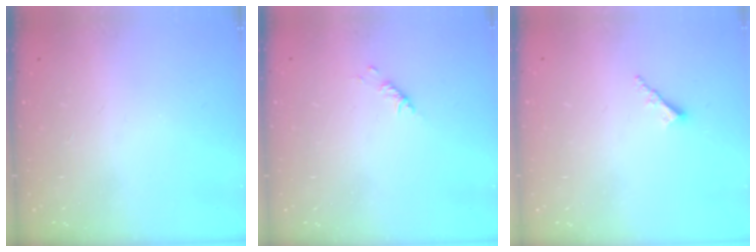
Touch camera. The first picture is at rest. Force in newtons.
{"total": 2.9, "press": 2.9, "slide": 0.6}
{"total": 2.3, "press": 2.2, "slide": 0.6}